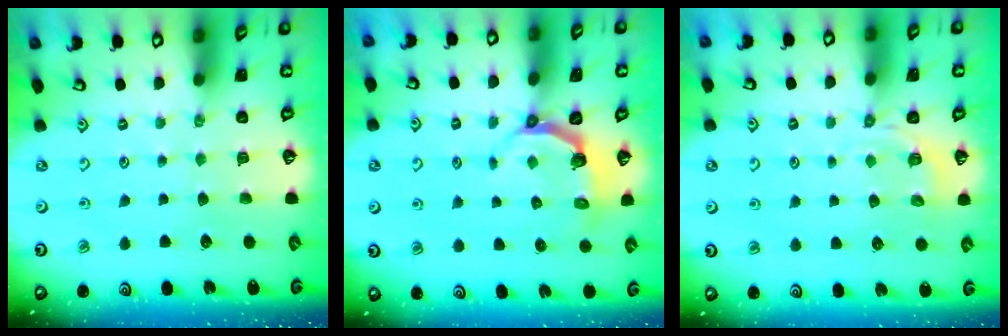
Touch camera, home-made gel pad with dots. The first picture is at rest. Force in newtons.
{"total": 4.3, "press": 2.9, "slide": 3.1}
{"total": 2.9, "press": 2.2, "slide": 1.8}